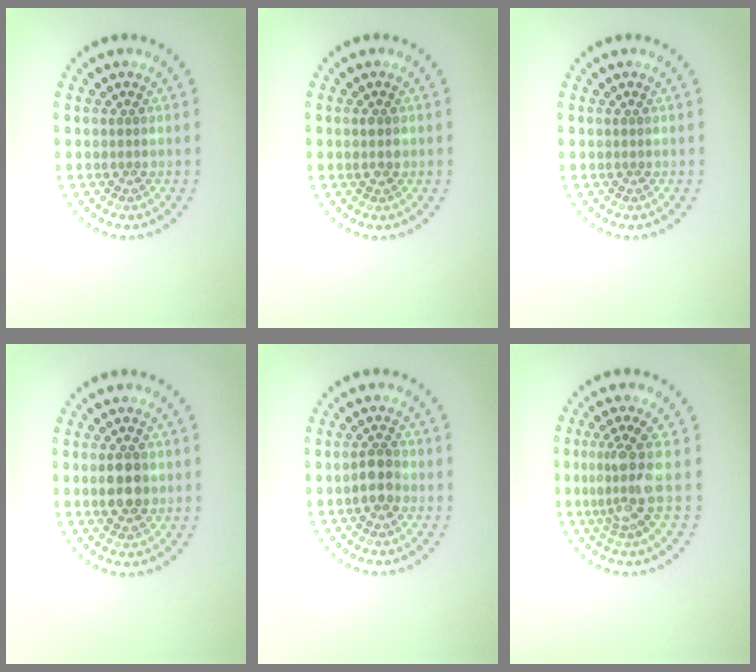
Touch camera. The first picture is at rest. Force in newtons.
{"total": 1.3, "press": 1.3, "slide": 0.1}
{"total": 0.0}
{"total": 3.2, "press": 3.2, "slide": 0.2}
{"total": 2.1, "press": 2.0, "slide": 0.6}
{"total": 3.7, "press": 2.8, "slide": 2.5}